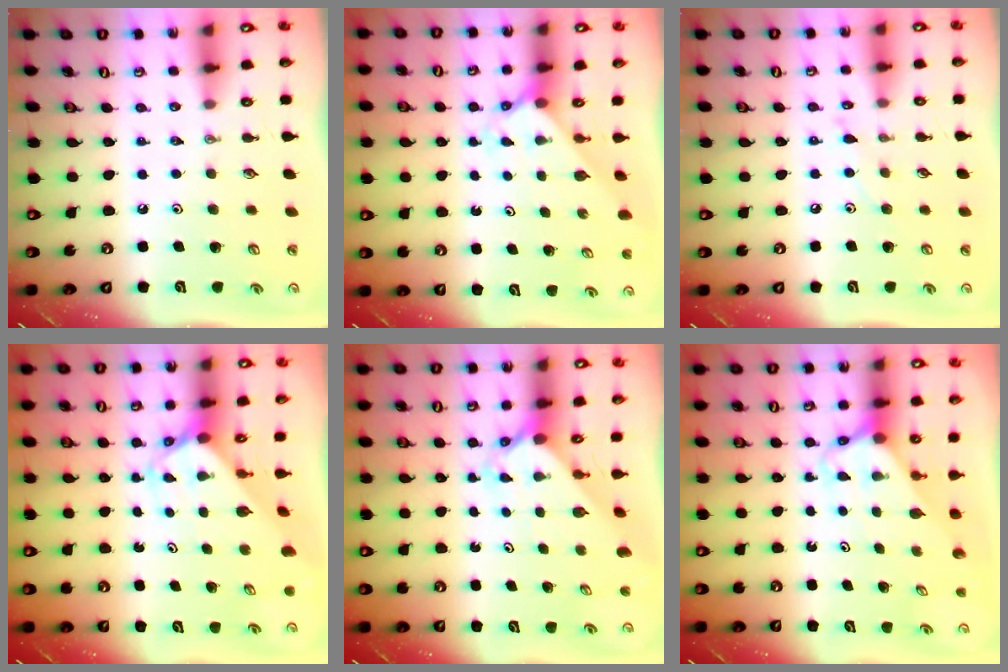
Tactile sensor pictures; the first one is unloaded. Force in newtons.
{"total": 2.3, "press": 2.3, "slide": 0.2}
{"total": 6.4, "press": 6.4, "slide": 0.3}
{"total": 2.5, "press": 2.4, "slide": 0.3}
{"total": 2.4, "press": 2.3, "slide": 0.3}
{"total": 2.8, "press": 2.8, "slide": 0.2}